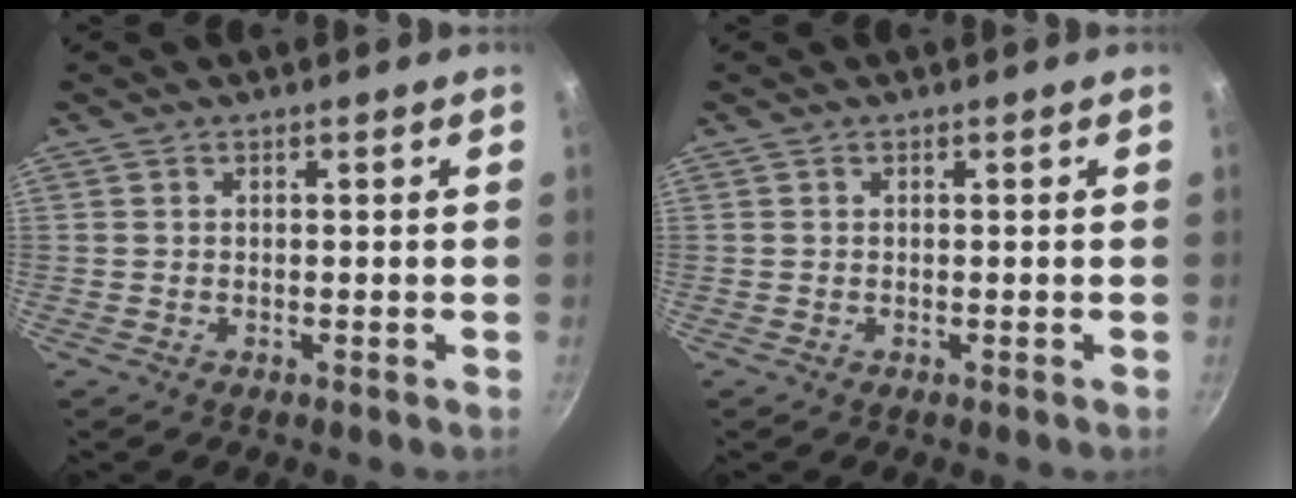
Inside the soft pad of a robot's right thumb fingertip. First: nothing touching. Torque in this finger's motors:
{"motor_torque": [0.00, 0.00, 0.00, 0.00, 0.00]}